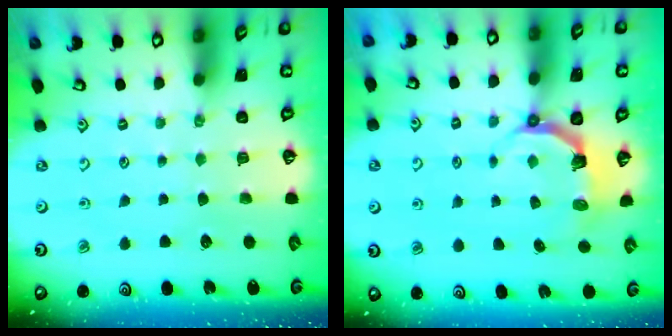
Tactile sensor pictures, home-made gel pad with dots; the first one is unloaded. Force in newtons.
{"total": 4.8, "press": 3.2, "slide": 3.6}